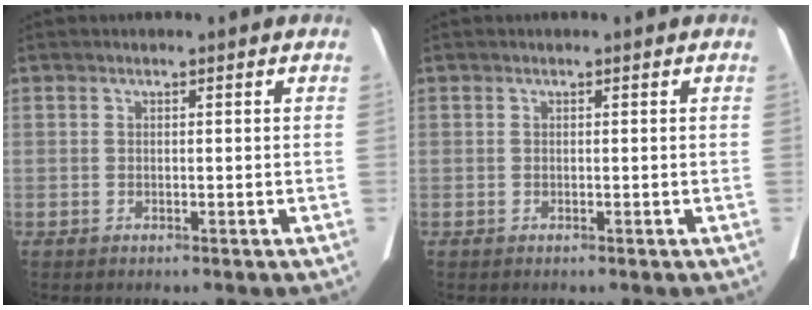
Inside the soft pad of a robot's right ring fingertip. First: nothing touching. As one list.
[{"total": 0.0}]